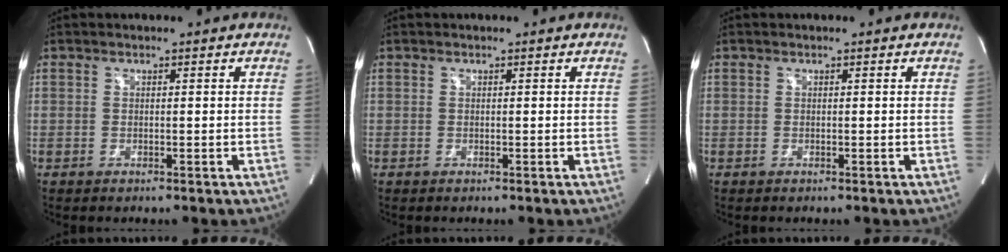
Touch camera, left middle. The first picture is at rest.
{"total": 0.0}
{"total": 0.0}